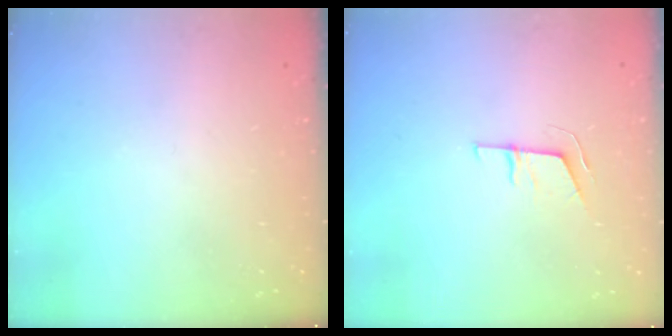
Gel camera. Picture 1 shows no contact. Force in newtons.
{"total": 6.1, "press": 6.1, "slide": 1.0}